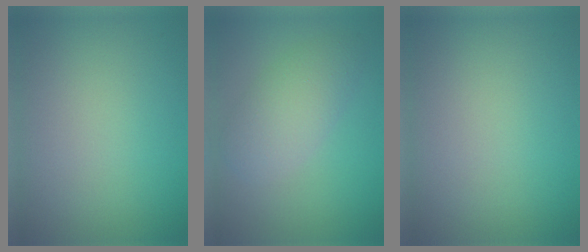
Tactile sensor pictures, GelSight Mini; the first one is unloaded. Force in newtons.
{"total": 3.7, "press": 3.7, "slide": 0.2}
{"total": 0.0}